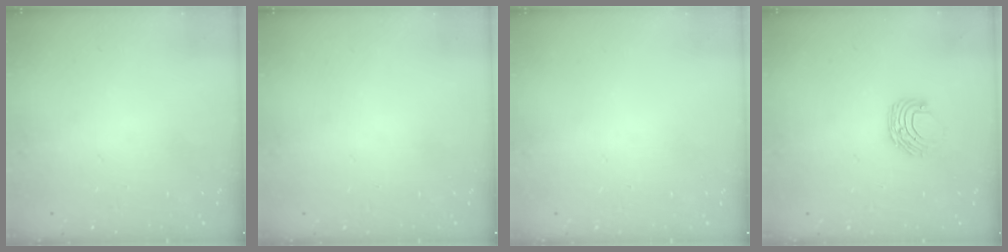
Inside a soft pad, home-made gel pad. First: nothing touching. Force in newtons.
{"total": 0.0}
{"total": 0.0}
{"total": 7.1, "press": 7.0, "slide": 0.7}